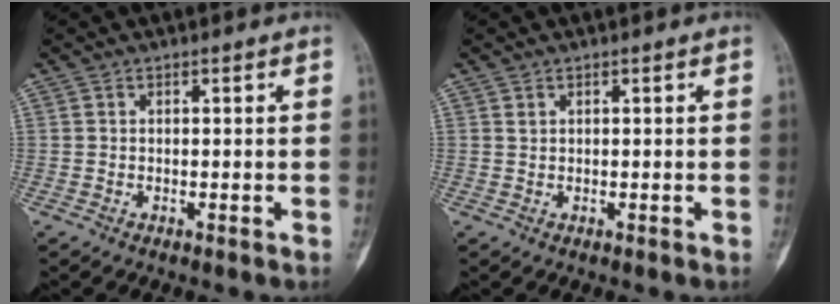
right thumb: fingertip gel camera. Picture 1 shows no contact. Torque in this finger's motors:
{"motor_torque": [0.17, 0.02, 0.02, -0.10, -0.05]}